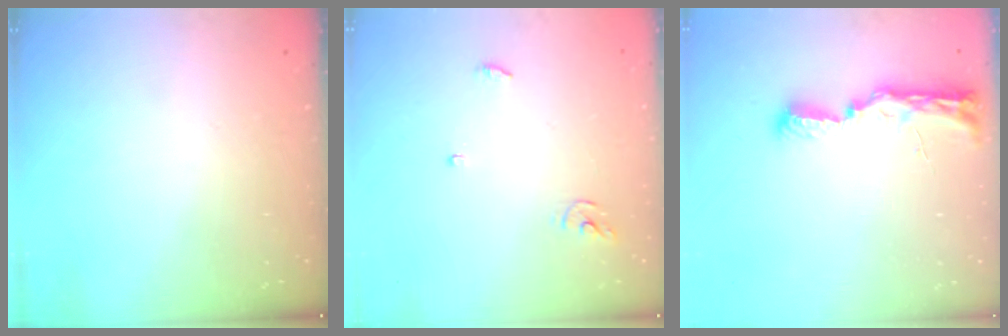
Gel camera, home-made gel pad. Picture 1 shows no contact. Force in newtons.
{"total": 3.9, "press": 3.9, "slide": 0.4}
{"total": 8.9, "press": 8.9, "slide": 1.3}